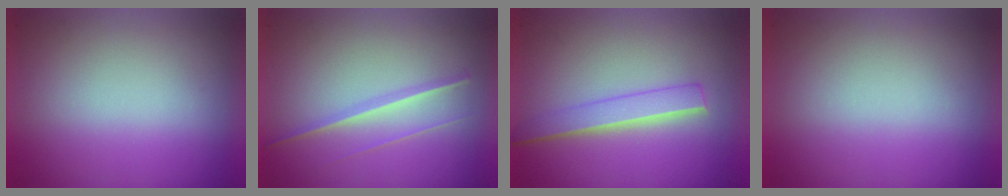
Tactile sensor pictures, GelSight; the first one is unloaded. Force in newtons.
{"total": 1.3}
{"total": 2.2}
{"total": 0.0}